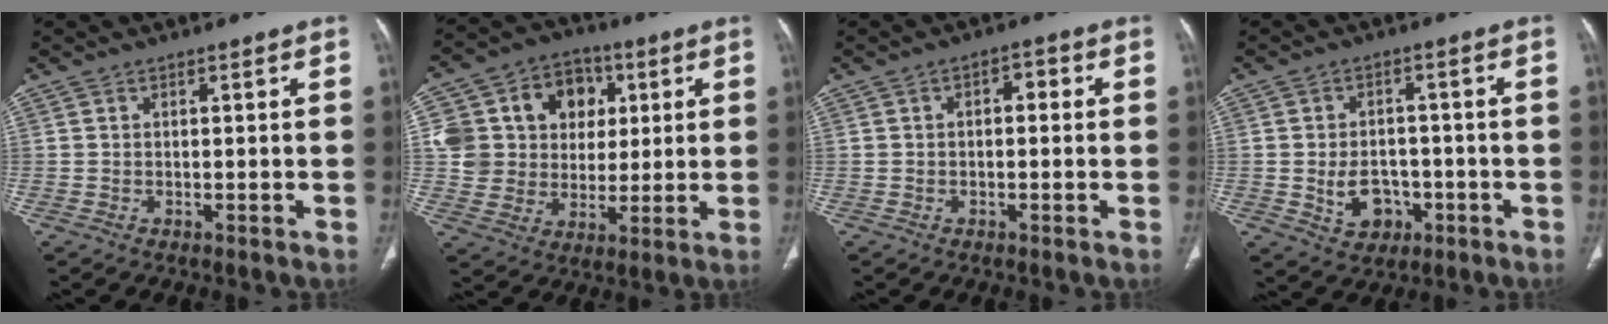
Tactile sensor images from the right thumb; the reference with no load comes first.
{"total": 16.9, "force": [4.2, 14.7, 7.1], "torque": [-0.088, 0.025, 0.083]}
{"total": 3.0, "force": [0.4, 1.7, 2.4], "torque": [-0.026, 0.011, -0.002]}
{"total": 7.3, "force": [-1.9, 5.7, 4.3], "torque": [-0.047, 0.015, -0.019]}